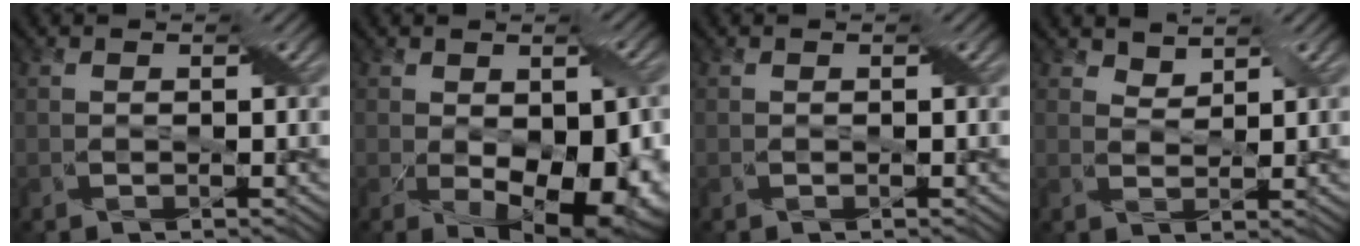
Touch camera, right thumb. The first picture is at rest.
{"total": 11.9, "force": [-2.7, 6.5, 9.5], "torque": [-0.135, -0.057, -0.013]}
{"total": 0.0}
{"total": 2.0, "force": [2.0, 0.3, -0.2], "torque": [-0.003, -0.002, 0.037]}